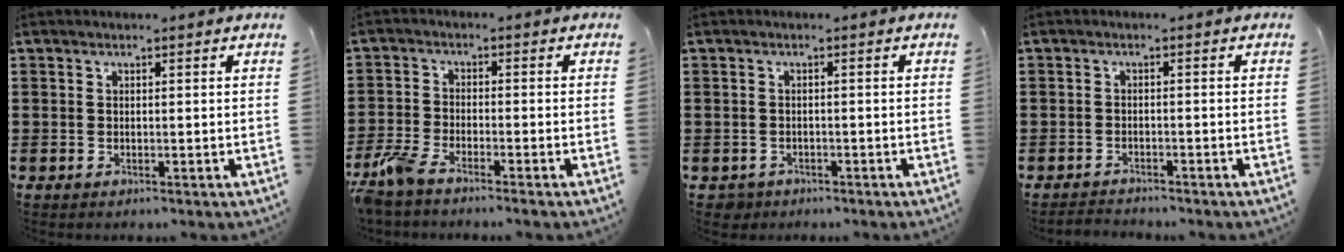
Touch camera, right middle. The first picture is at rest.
{"total": 4.4, "force": [-3.6, 0.7, 2.5], "torque": [-0.083, -0.014, -0.079]}
{"total": 1.0, "force": [-0.8, 0.6, -0.1], "torque": [-0.003, 0.003, -0.020]}
{"total": 1.6, "force": [-1.6, 0.2, -0.1], "torque": [-0.002, 0.003, -0.036]}